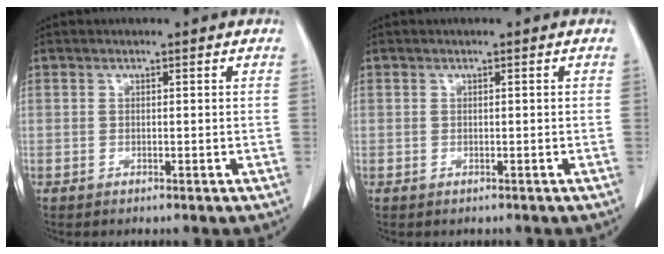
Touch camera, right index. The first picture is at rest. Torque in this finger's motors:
{"motor_torque": [-0.39, -0.26, -0.16, -0.06]}